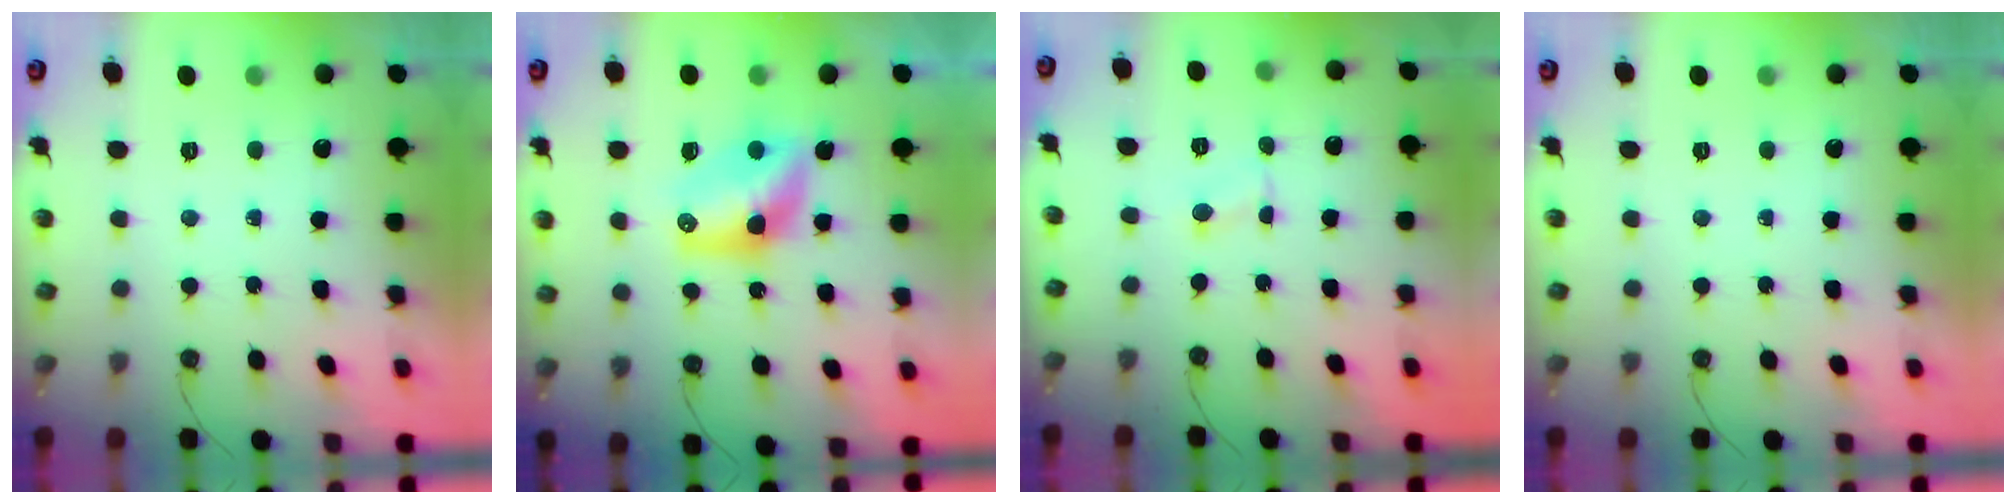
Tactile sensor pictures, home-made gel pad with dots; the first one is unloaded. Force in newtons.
{"total": 9.3, "press": 9.2, "slide": 0.6}
{"total": 1.1, "press": 1.0, "slide": 0.3}
{"total": 0.0}